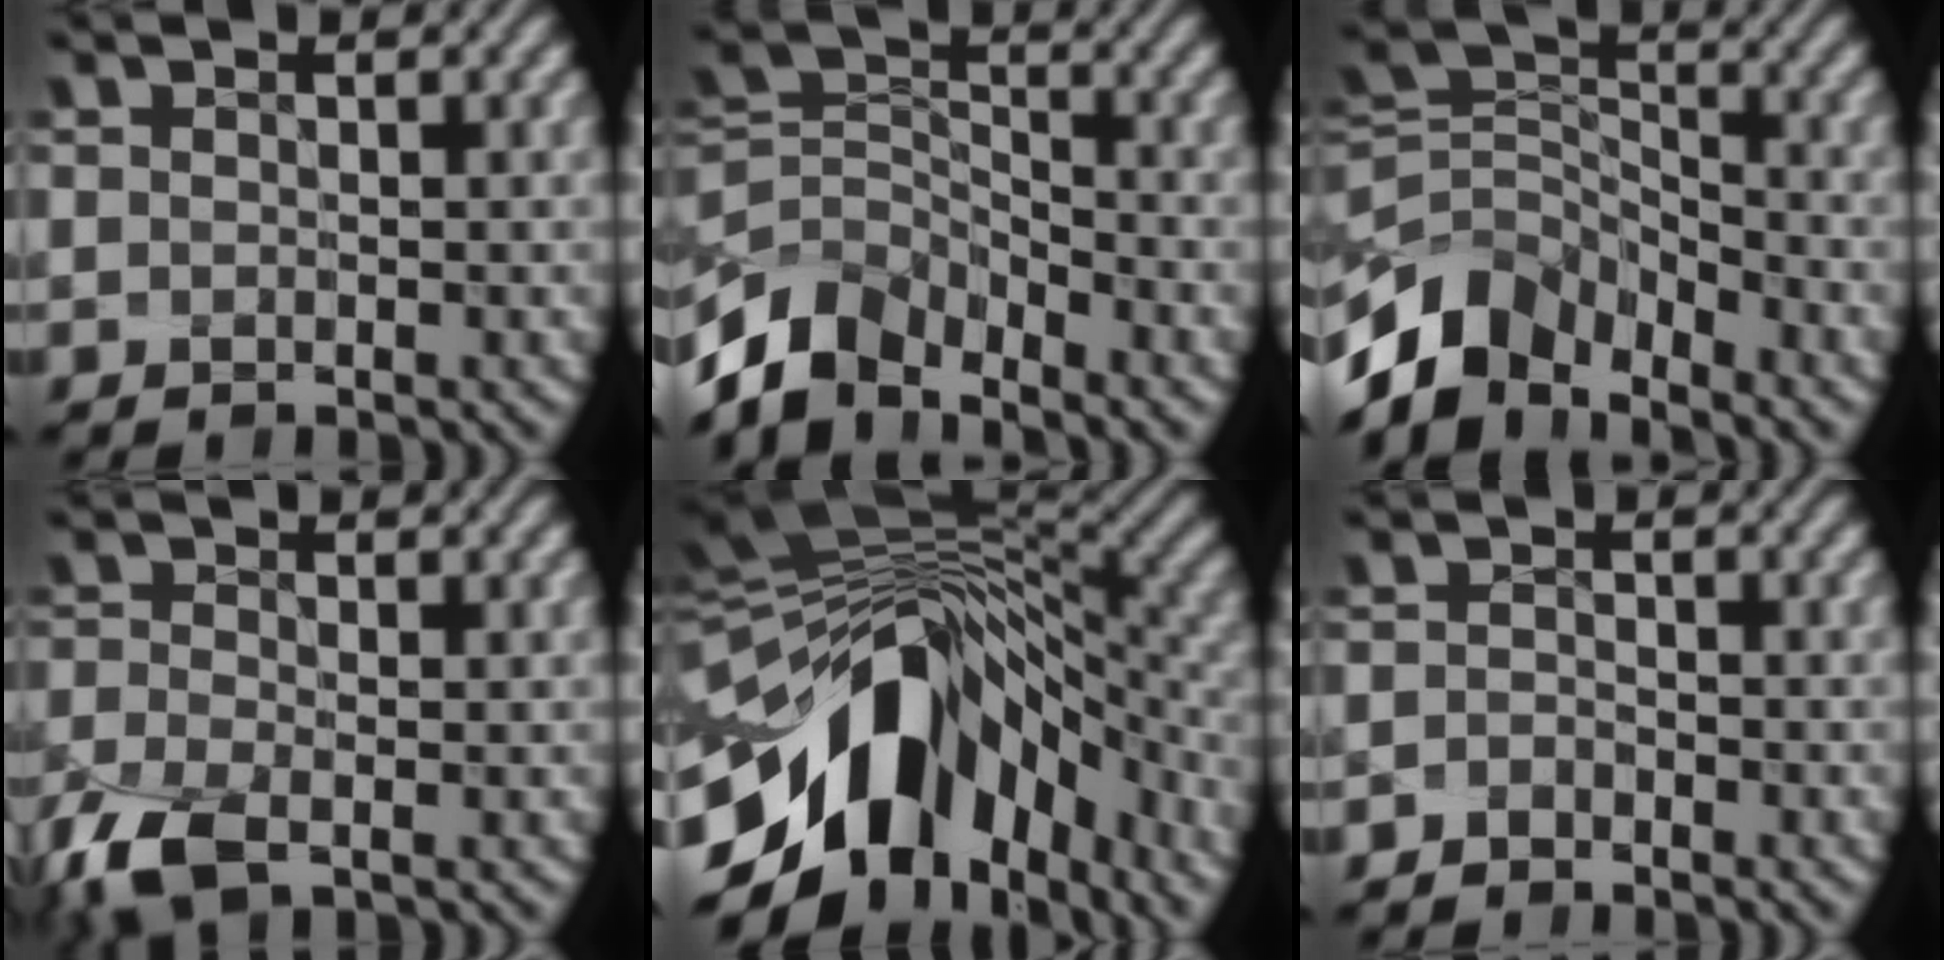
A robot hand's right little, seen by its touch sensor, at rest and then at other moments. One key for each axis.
{"total": 6.6, "fx": -5.0, "fy": 3.4, "fz": 2.6, "tx": -0.045, "ty": 0.000, "tz": -0.106}
{"total": 7.5, "fx": -5.1, "fy": 4.4, "fz": 3.3, "tx": -0.053, "ty": 0.004, "tz": -0.106}
{"total": 5.9, "fx": -3.8, "fy": 2.4, "fz": 3.9, "tx": -0.095, "ty": -0.017, "tz": -0.076}
{"total": 14.5, "fx": -5.3, "fy": 8.8, "fz": 10.2, "tx": -0.183, "ty": -0.002, "tz": -0.077}
{"total": 1.3, "fx": -1.3, "fy": 0.3, "fz": -0.3, "tx": 0.006, "ty": 0.009, "tz": -0.026}